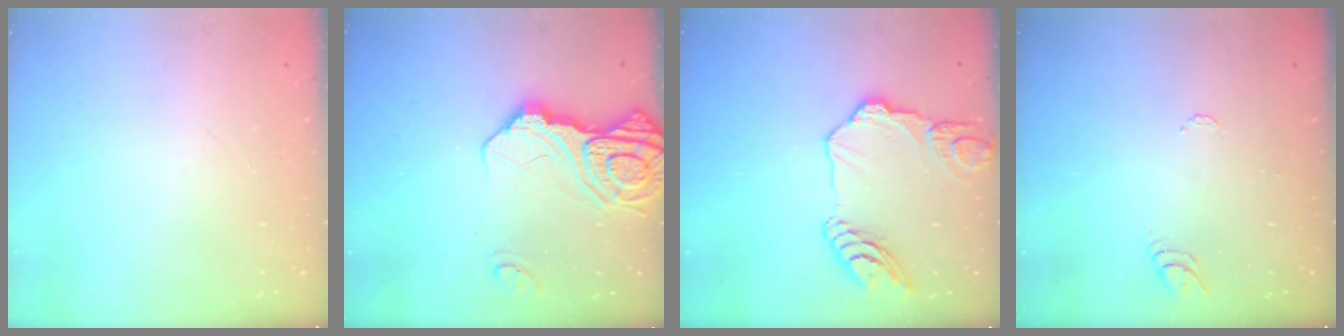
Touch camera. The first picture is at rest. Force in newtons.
{"total": 16.8, "press": 16.7, "slide": 1.9}
{"total": 14.1, "press": 14.0, "slide": 1.4}
{"total": 5.3, "press": 5.2, "slide": 0.5}